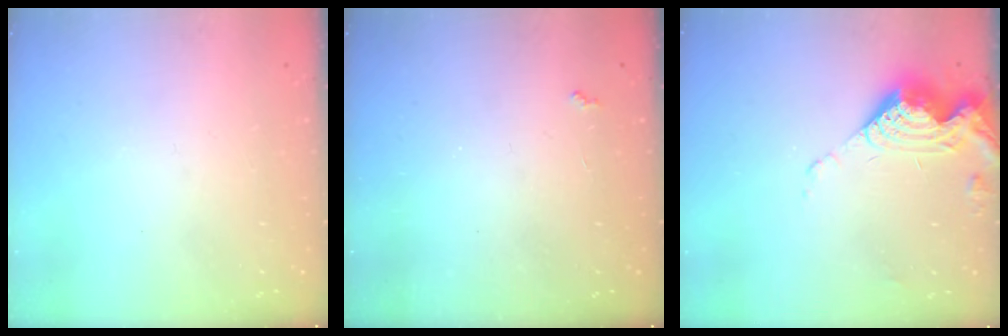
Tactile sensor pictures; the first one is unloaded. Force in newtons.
{"total": 2.7, "press": 2.6, "slide": 0.4}
{"total": 9.5, "press": 9.5, "slide": 0.8}